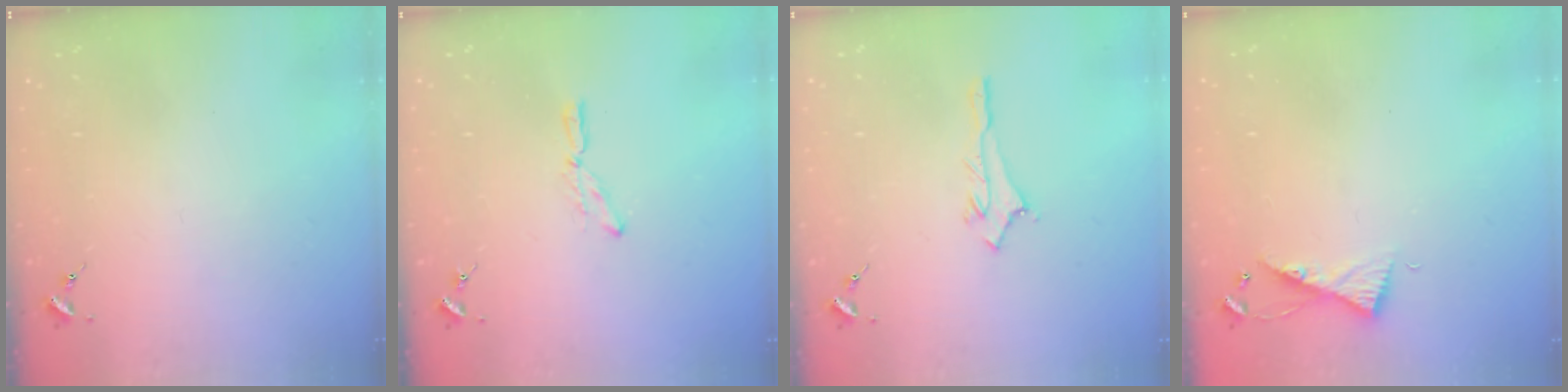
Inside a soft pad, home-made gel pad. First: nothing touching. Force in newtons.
{"total": 6.4, "press": 6.4, "slide": 0.3}
{"total": 2.9, "press": 2.9, "slide": 0.3}
{"total": 6.2, "press": 6.2, "slide": 0.6}